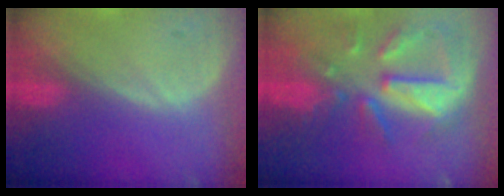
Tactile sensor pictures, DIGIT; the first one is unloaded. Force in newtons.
{"total": 10.7, "press": 9.5, "slide": 4.9}